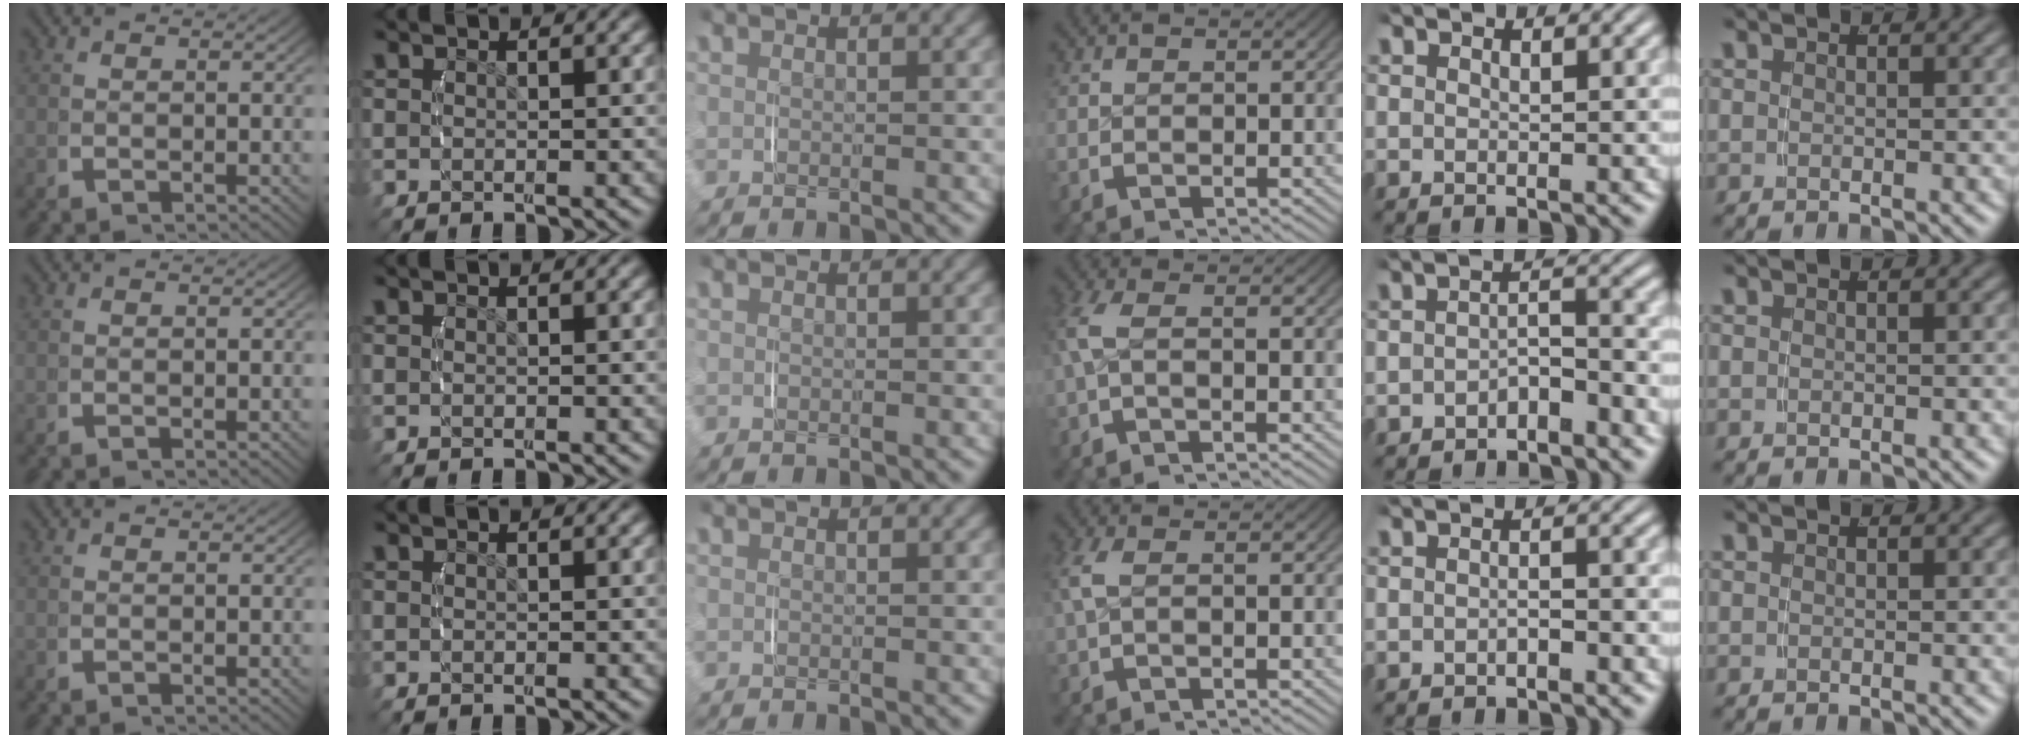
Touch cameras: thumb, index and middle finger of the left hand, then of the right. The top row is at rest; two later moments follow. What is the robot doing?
{"motion": "lift_and_place", "object": "toothpaste"}